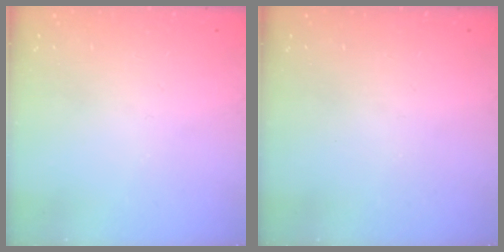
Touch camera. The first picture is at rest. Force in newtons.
{"total": 0.0}